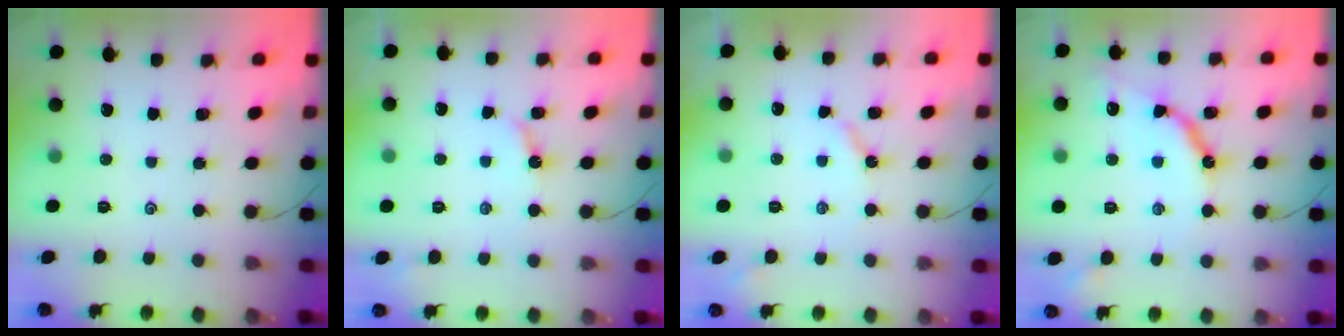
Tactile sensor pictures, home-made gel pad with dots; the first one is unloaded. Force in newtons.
{"total": 3.8, "press": 3.8, "slide": 0.4}
{"total": 3.4, "press": 3.4, "slide": 0.6}
{"total": 9.9, "press": 9.8, "slide": 0.8}